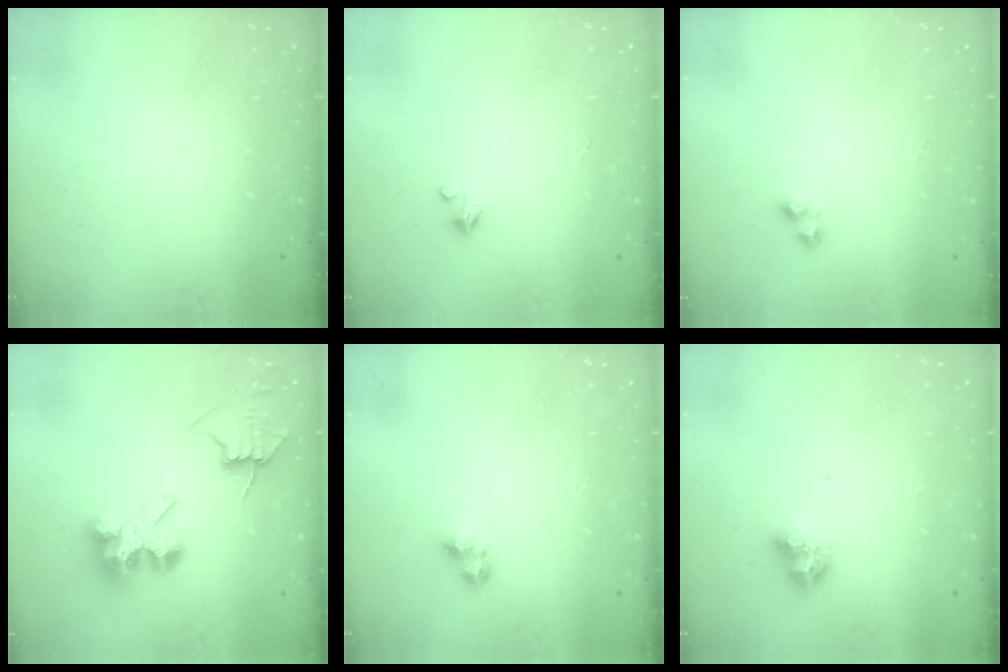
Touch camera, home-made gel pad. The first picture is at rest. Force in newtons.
{"total": 1.4, "press": 1.4, "slide": 0.3}
{"total": 2.4, "press": 2.3, "slide": 0.6}
{"total": 7.6, "press": 7.6, "slide": 0.8}
{"total": 5.5, "press": 5.5, "slide": 0.6}
{"total": 9.0, "press": 9.0, "slide": 0.9}